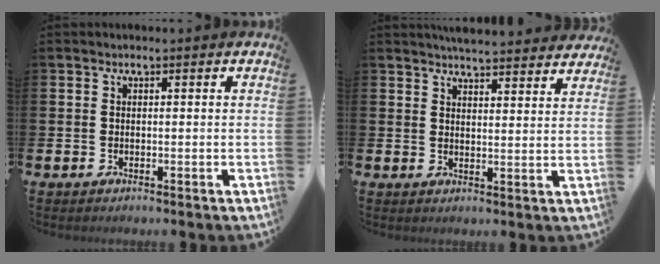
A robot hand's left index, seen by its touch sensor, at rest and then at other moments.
{"total": 4.6, "force": [4.6, 0.2, 0.3], "torque": [-0.014, -0.027, 0.083]}